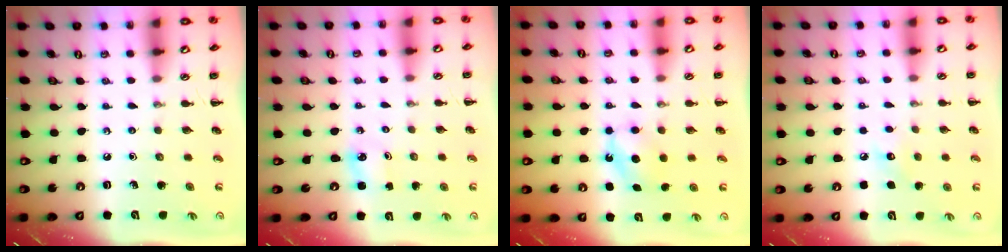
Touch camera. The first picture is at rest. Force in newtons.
{"total": 1.5, "press": 1.5, "slide": 0.3}
{"total": 7.0, "press": 6.8, "slide": 1.6}
{"total": 6.3, "press": 6.1, "slide": 1.7}